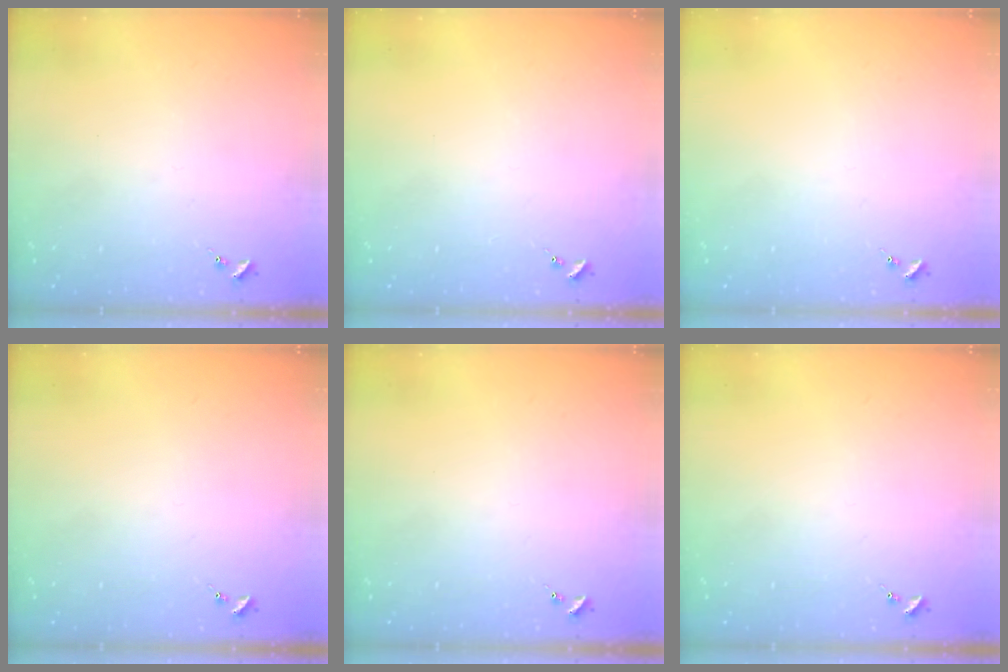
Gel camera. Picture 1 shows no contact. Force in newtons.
{"total": 0.0}
{"total": 0.0}
{"total": 0.0}
{"total": 0.0}
{"total": 0.0}